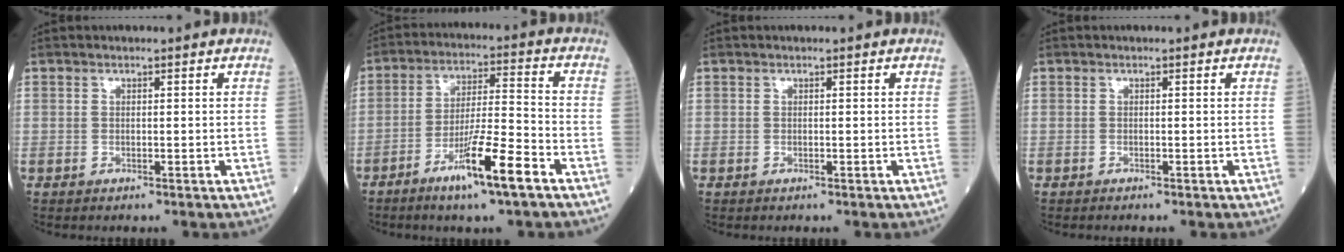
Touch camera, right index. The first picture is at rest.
{"total": 10.5, "force": [-6.0, 0.0, 8.5], "torque": [-0.151, -0.011, -0.108]}
{"total": 0.0}
{"total": 0.0}